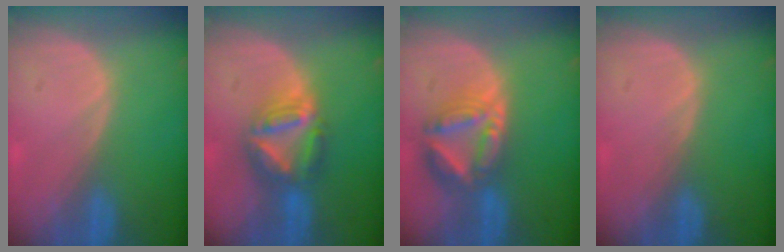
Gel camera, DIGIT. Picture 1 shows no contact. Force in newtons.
{"total": 7.8, "press": 6.7, "slide": 4.0}
{"total": 8.0, "press": 6.9, "slide": 4.0}
{"total": 0.0}